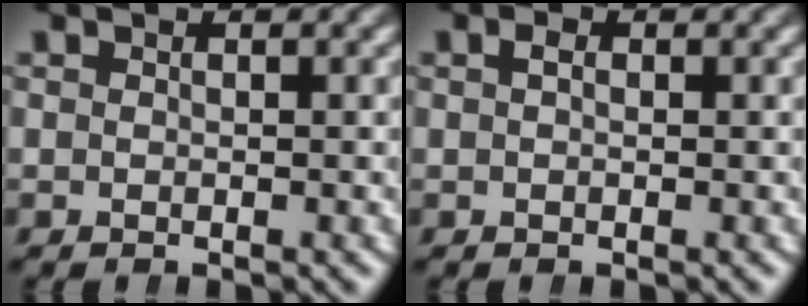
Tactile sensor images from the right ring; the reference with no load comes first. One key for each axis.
{"total": 0.9, "fx": 0.1, "fy": 0.5, "fz": 0.7, "tx": -0.015, "ty": 0.003, "tz": 0.003}